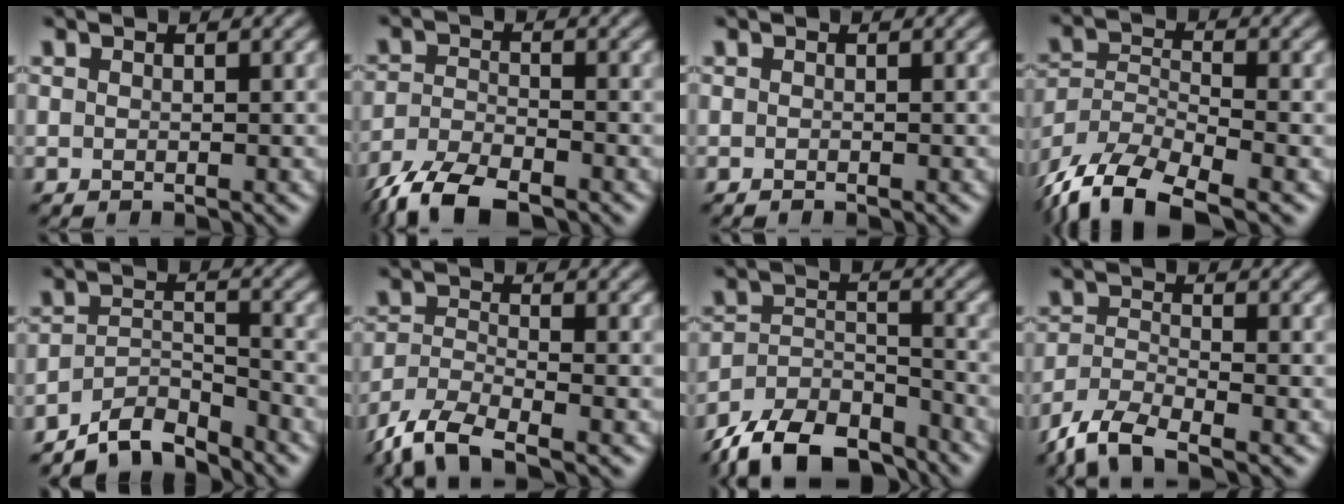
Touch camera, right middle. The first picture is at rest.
{"total": 6.4, "force": [-5.0, 2.0, 3.4], "torque": [-0.064, -0.011, -0.102]}
{"total": 0.0}
{"total": 9.8, "force": [-7.5, 3.1, 5.4], "torque": [-0.104, -0.008, -0.147]}
{"total": 4.9, "force": [-4.5, 1.1, 1.7], "torque": [-0.026, 0.001, -0.086]}
{"total": 6.0, "force": [-4.6, 1.8, 3.4], "torque": [-0.073, -0.011, -0.097]}
{"total": 9.7, "force": [-8.1, 3.6, 3.9], "torque": [-0.071, -0.004, -0.148]}
{"total": 5.3, "force": [-4.2, 1.5, 3.0], "torque": [-0.062, -0.010, -0.089]}